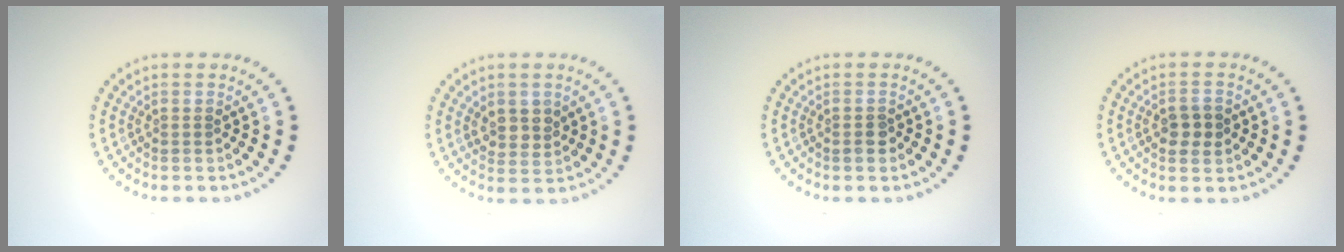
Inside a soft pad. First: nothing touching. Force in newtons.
{"total": 2.3, "press": 2.1, "slide": 1.0}
{"total": 1.2, "press": 1.1, "slide": 0.4}
{"total": 2.3, "press": 2.3, "slide": 0.2}